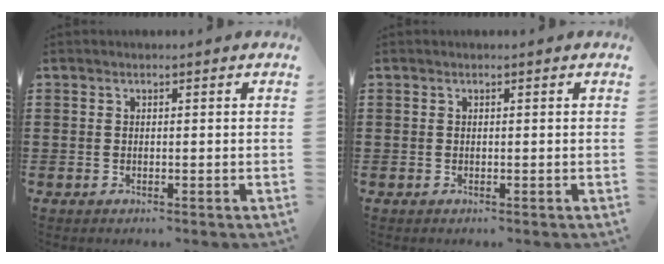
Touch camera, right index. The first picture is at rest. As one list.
[{"total": 0.0}]